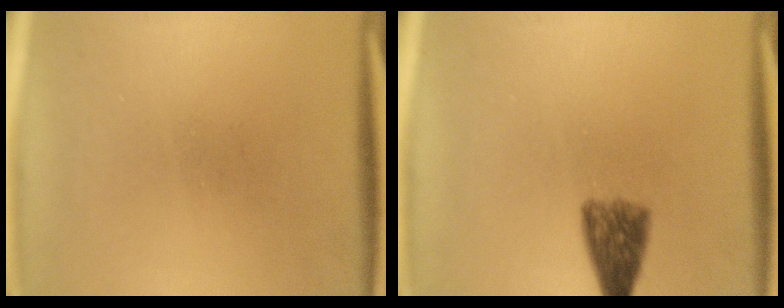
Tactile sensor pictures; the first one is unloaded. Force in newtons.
{"total": 5.1}